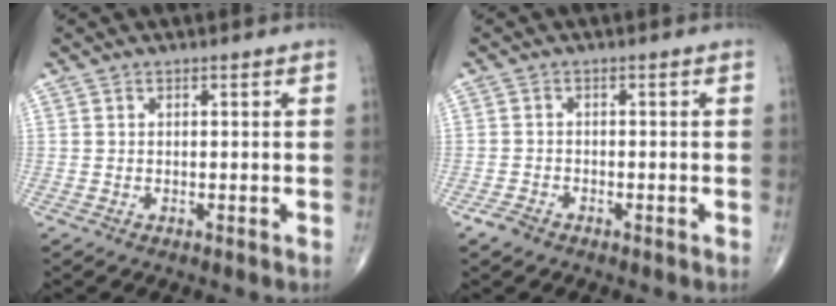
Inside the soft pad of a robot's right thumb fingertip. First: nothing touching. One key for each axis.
{"total": 2.1, "fx": -1.5, "fy": 1.2, "fz": 0.9, "tx": -0.020, "ty": 0.005, "tz": -0.025}